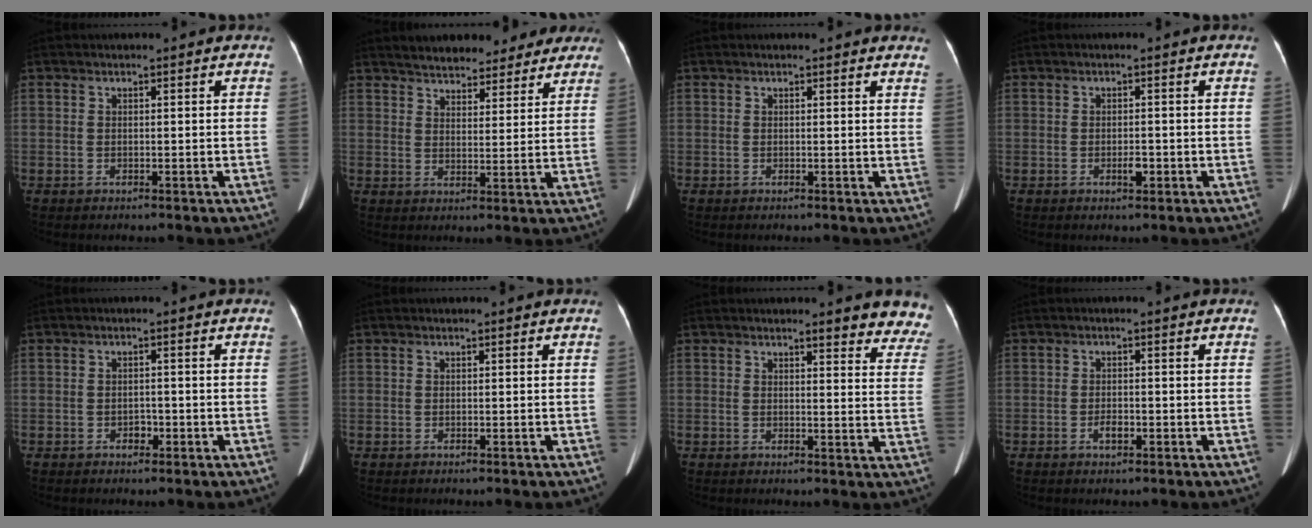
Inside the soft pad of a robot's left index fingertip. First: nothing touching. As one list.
[{"total": 15.0, "force": [12.9, 5.3, 5.6], "torque": [-0.066, 0.002, 0.162]}, {"total": 5.0, "force": [4.8, 0.5, 1.3], "torque": [-0.002, -0.026, 0.024]}, {"total": 1.6, "force": [-1.2, 0.6, 0.9], "torque": [-0.016, -0.018, -0.020]}, {"total": 1.6, "force": [-1.3, 0.8, 0.3], "torque": [-0.002, -0.014, -0.022]}, {"total": 0.0}, {"total": 10.4, "force": [9.6, 1.8, 3.5], "torque": [0.005, -0.046, 0.074]}, {"total": 1.8, "force": [-1.4, 0.7, 0.9], "torque": [-0.017, -0.016, -0.024]}]